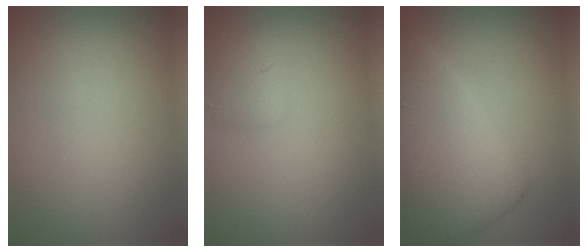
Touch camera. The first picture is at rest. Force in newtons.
{"total": 1.5, "press": 1.5, "slide": 0.1}
{"total": 7.8, "press": 7.8, "slide": 0.0}